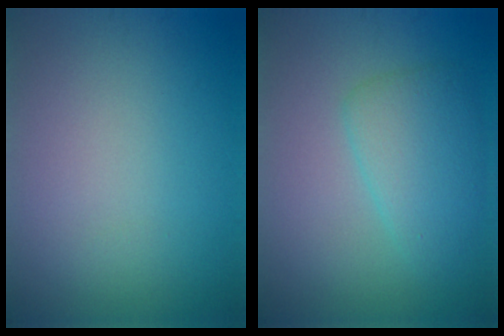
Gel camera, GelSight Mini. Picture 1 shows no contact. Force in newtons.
{"total": 3.7, "press": 3.7, "slide": 0.1}